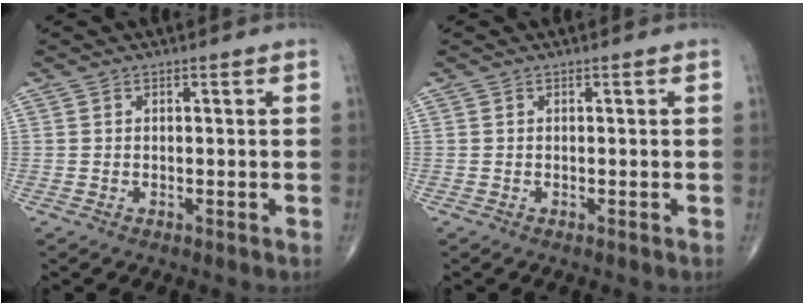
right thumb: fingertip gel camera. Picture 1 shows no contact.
{"total": 0.0}